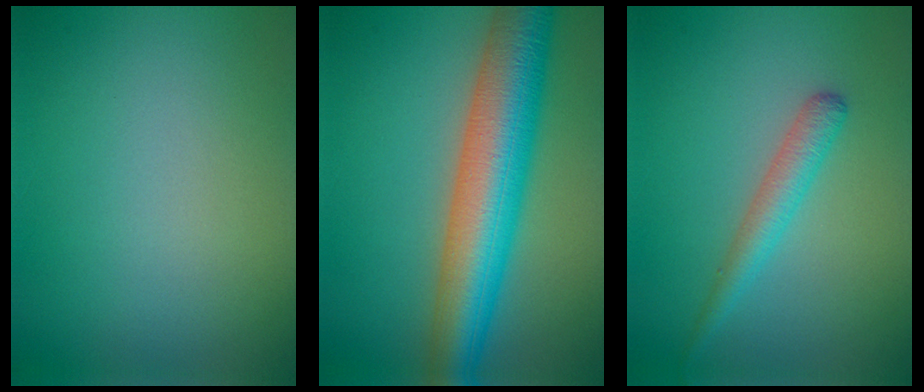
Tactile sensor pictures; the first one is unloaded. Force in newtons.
{"total": 9.8, "press": 9.8, "slide": 0.2}
{"total": 2.3, "press": 2.3, "slide": 0.1}